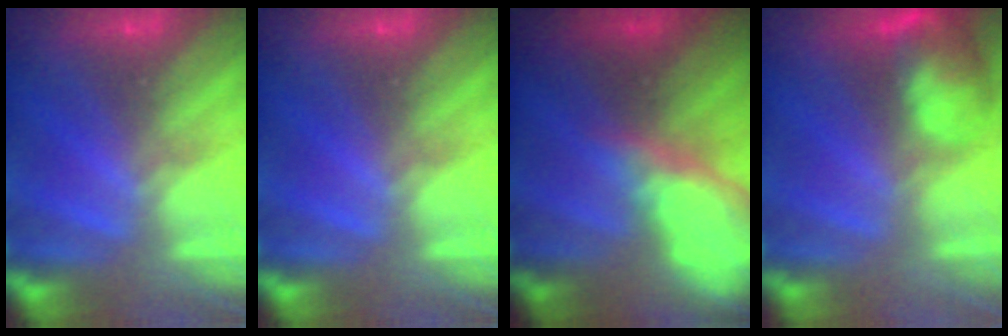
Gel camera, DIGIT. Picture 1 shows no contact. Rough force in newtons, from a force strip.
{"total": 0.0}
{"total": 9.4}
{"total": 6.0}